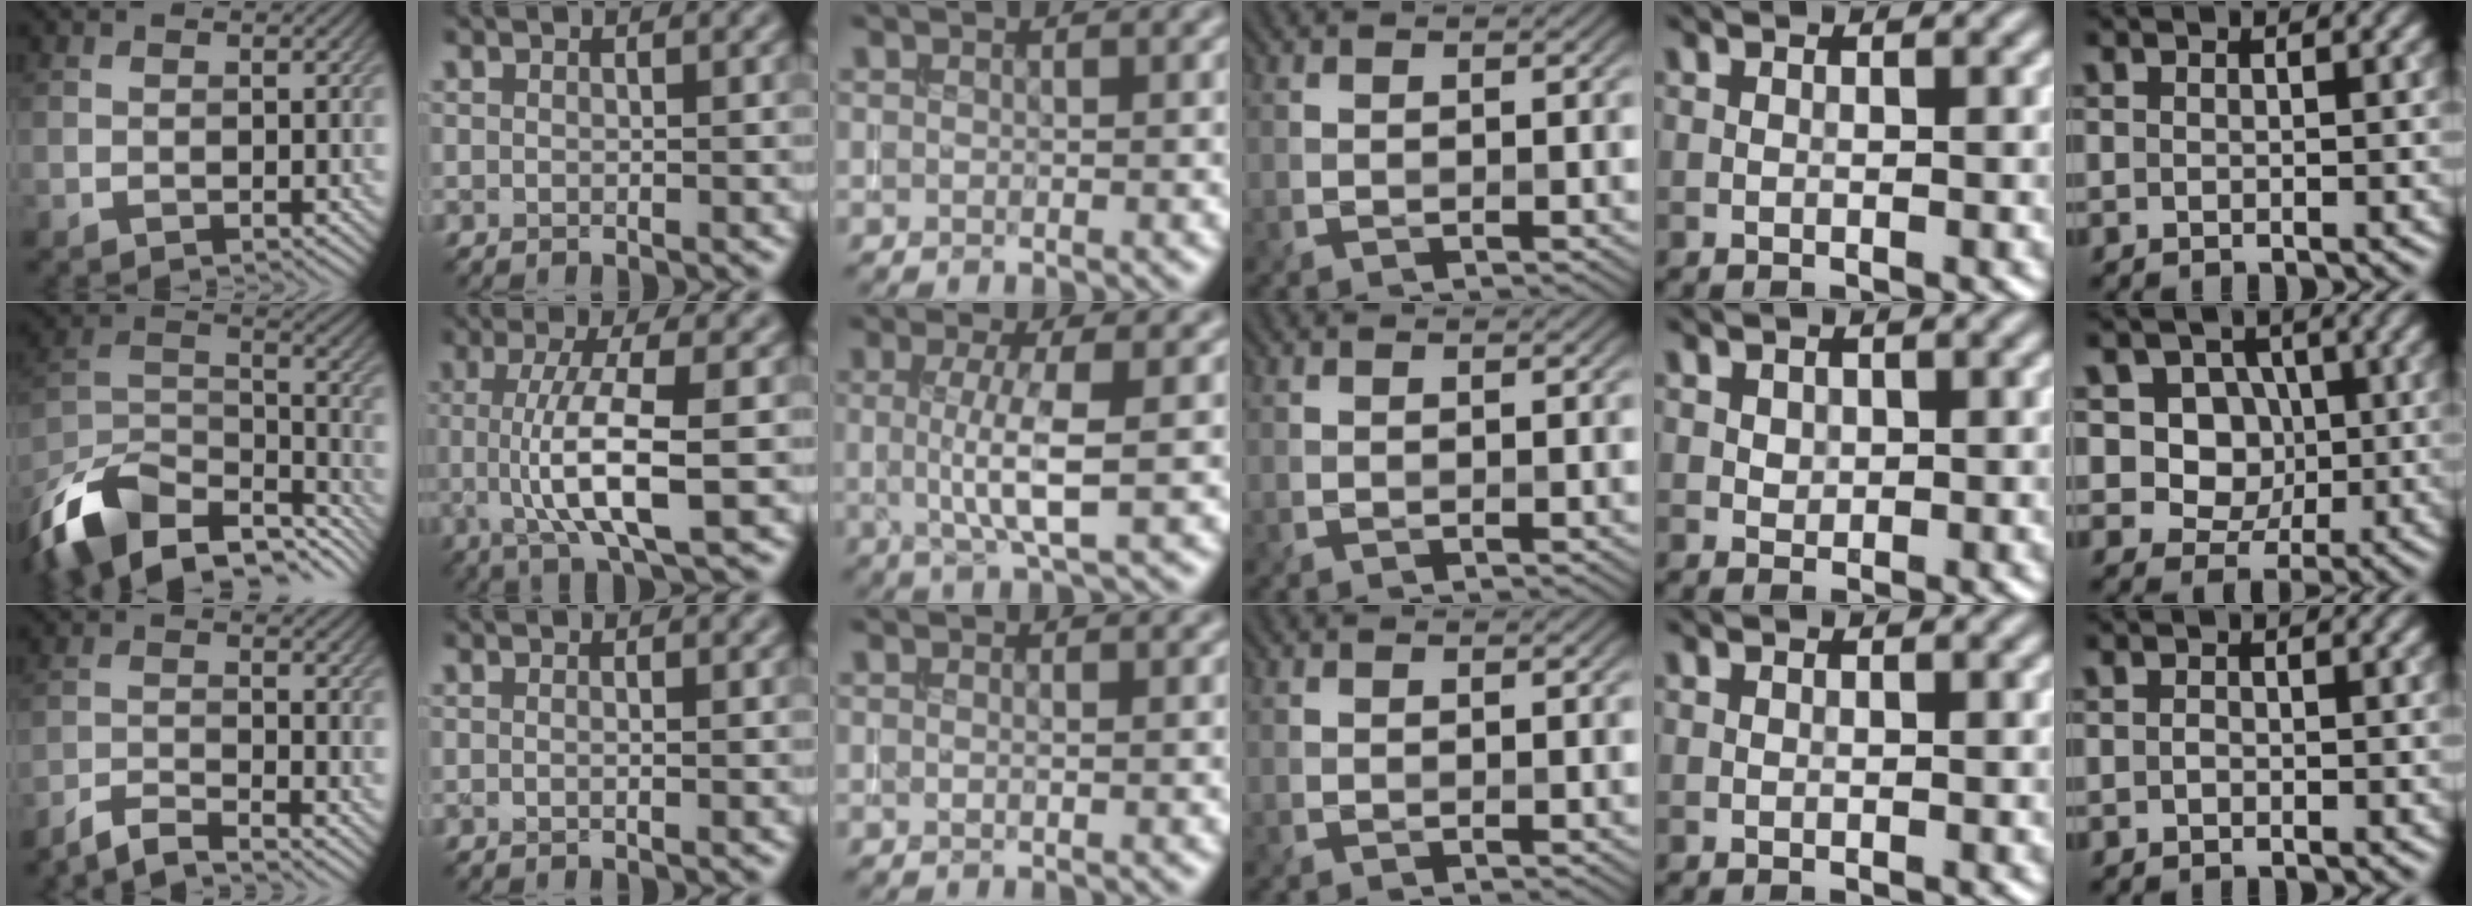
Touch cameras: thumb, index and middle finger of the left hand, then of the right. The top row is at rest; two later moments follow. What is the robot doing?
{"motion": "insert", "object": "drawer"}